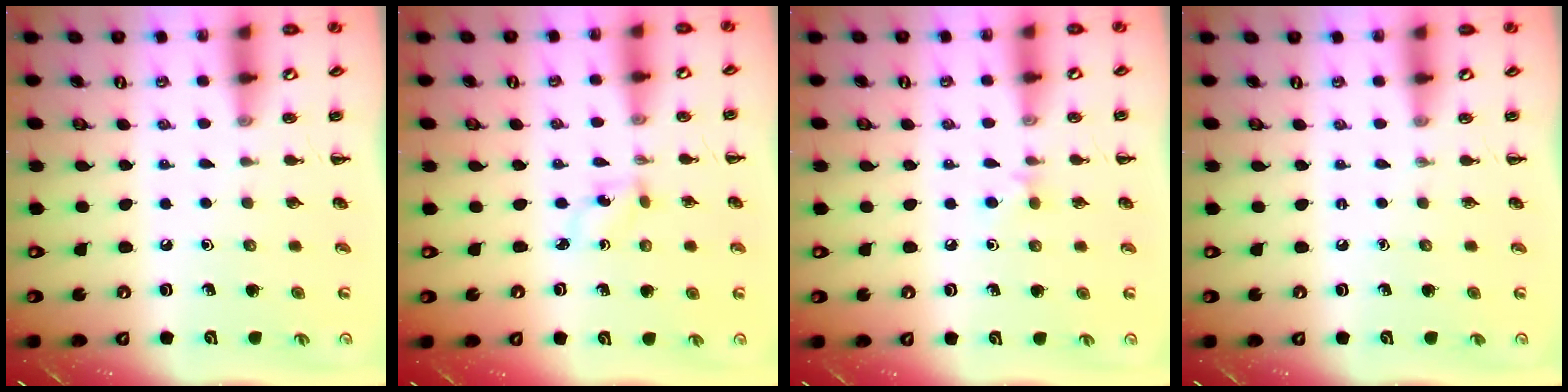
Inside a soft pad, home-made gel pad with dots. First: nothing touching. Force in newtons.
{"total": 2.5, "press": 2.3, "slide": 1.0}
{"total": 4.1, "press": 3.8, "slide": 1.5}
{"total": 0.0}